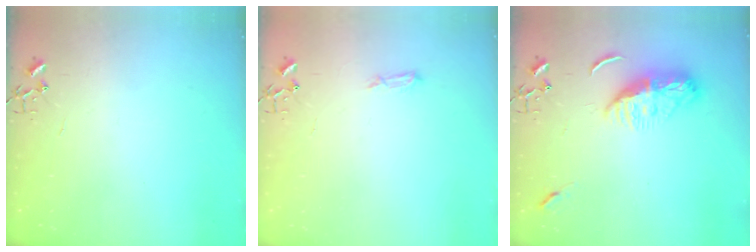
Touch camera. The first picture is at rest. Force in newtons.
{"total": 4.0, "press": 4.0, "slide": 0.6}
{"total": 12.5, "press": 12.5, "slide": 1.1}